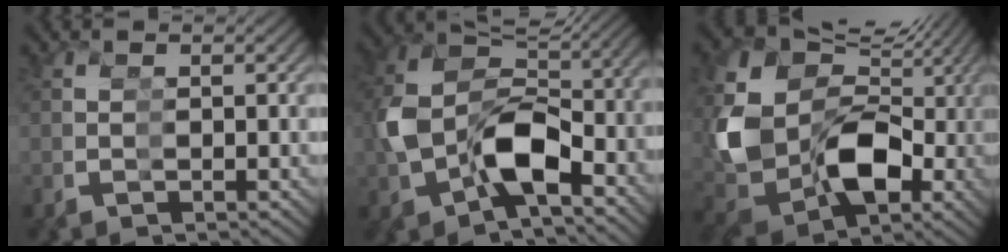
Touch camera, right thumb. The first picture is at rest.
{"total": 13.4, "force": [-2.4, 9.6, 9.0], "torque": [-0.242, -0.034, -0.013]}
{"total": 16.7, "force": [1.5, 11.7, 11.8], "torque": [-0.250, -0.022, 0.041]}